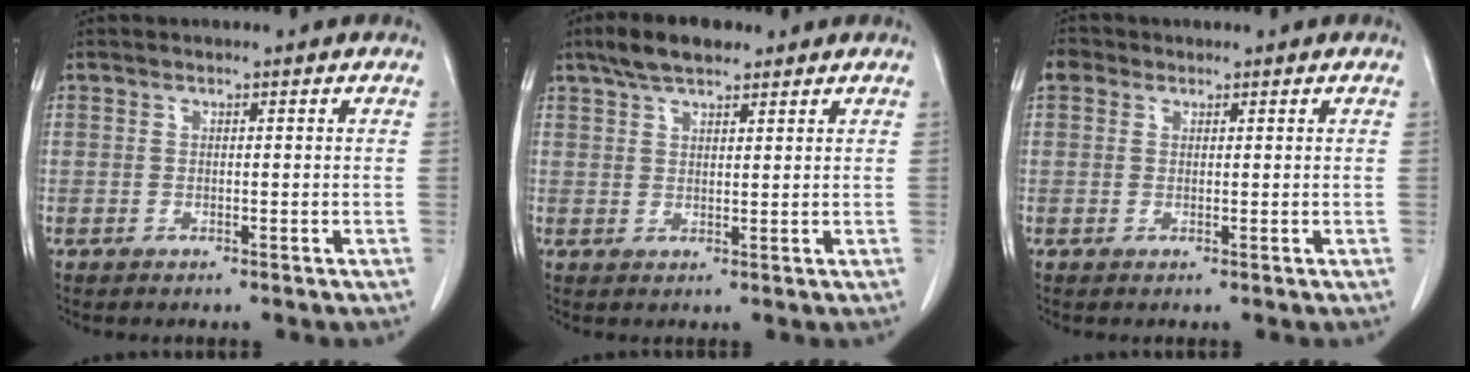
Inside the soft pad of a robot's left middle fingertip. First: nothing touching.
{"total": 5.7, "force": [4.3, 2.0, 3.2], "torque": [-0.066, 0.017, 0.077]}
{"total": 2.1, "force": [1.0, 1.7, 0.6], "torque": [-0.011, 0.013, 0.015]}